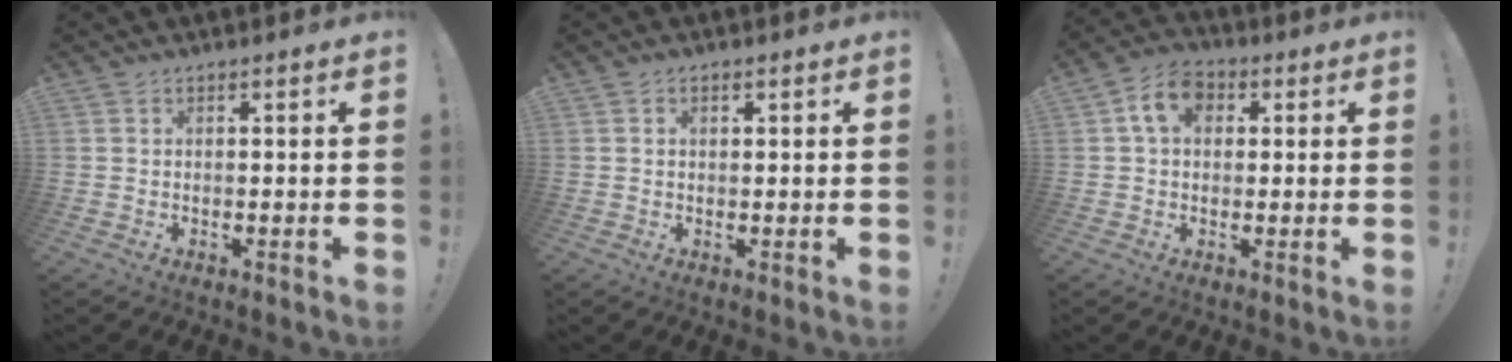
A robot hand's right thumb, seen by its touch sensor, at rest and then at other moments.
{"total": 1.1, "force": [0.4, 0.7, 0.8], "torque": [-0.015, 0.001, 0.006]}
{"total": 8.5, "force": [2.3, 6.2, 5.3], "torque": [-0.093, 0.017, 0.047]}